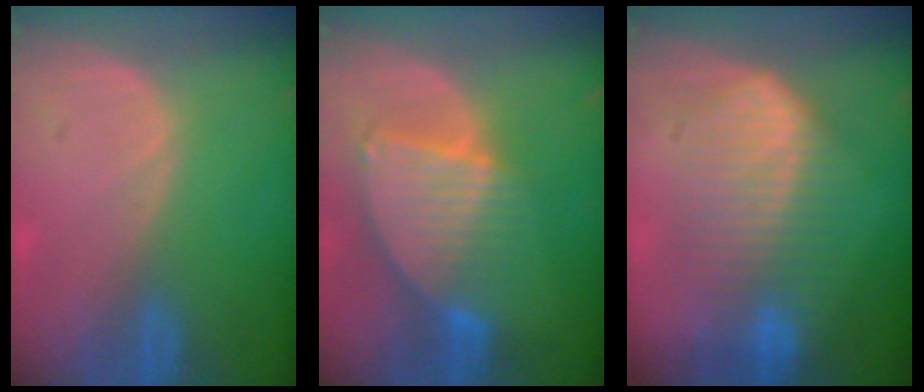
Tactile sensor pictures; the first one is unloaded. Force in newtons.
{"total": 8.4, "press": 7.3, "slide": 4.1}
{"total": 8.7, "press": 8.7, "slide": 0.2}